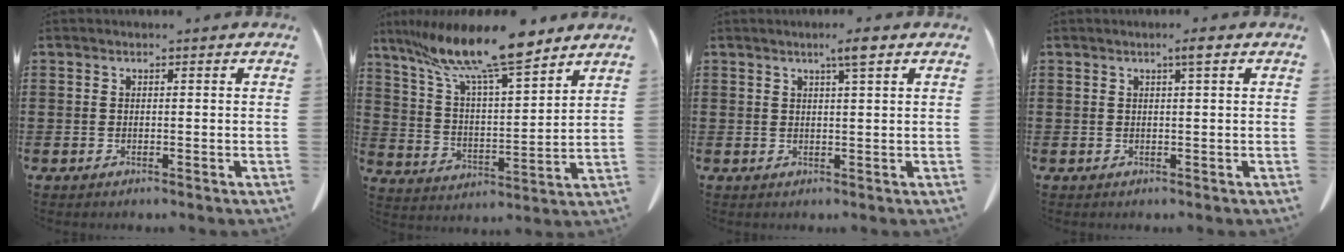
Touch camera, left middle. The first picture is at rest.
{"total": 12.7, "force": [10.3, 1.0, 7.4], "torque": [-0.167, -0.063, 0.174]}
{"total": 3.1, "force": [1.8, 0.0, 2.5], "torque": [-0.043, -0.003, 0.029]}
{"total": 1.5, "force": [0.7, -0.1, 1.3], "torque": [-0.024, 0.001, 0.011]}